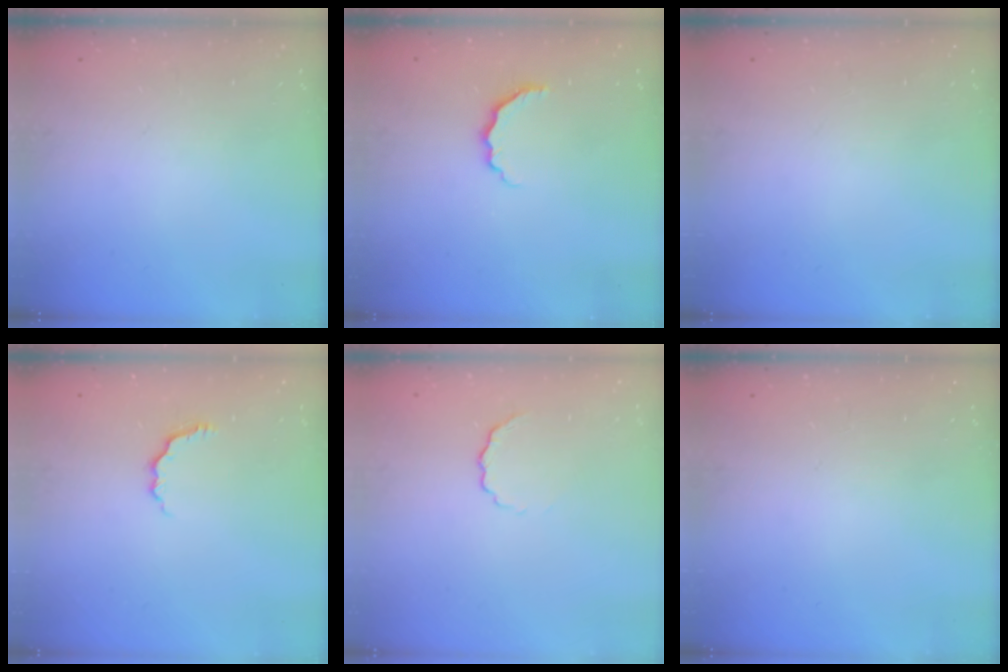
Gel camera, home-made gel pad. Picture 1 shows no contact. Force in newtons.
{"total": 4.3, "press": 4.2, "slide": 0.8}
{"total": 0.0}
{"total": 3.3, "press": 3.3, "slide": 0.6}
{"total": 3.4, "press": 3.4, "slide": 0.7}
{"total": 0.0}